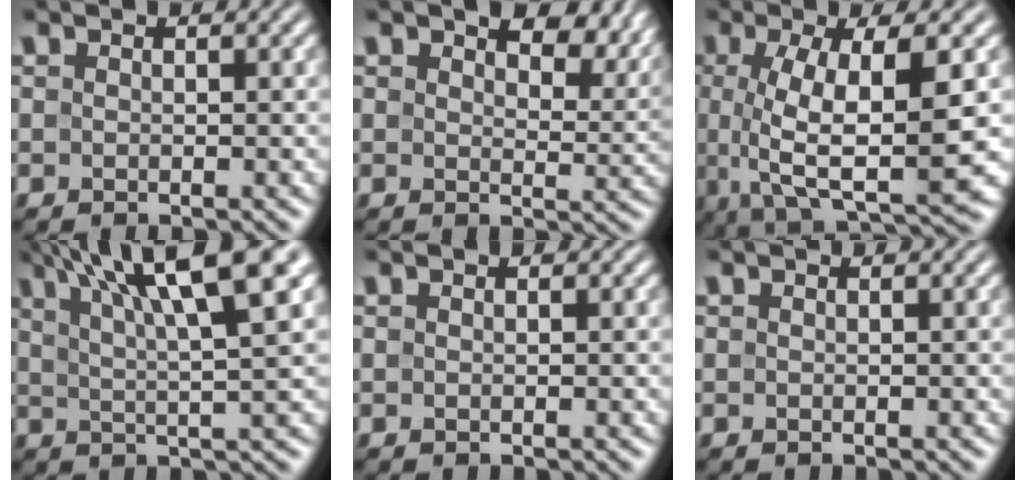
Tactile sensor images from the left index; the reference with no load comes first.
{"total": 8.2, "force": [5.0, 4.1, 5.1], "torque": [-0.072, 0.001, 0.078]}
{"total": 9.5, "force": [-0.1, 2.9, 9.0], "torque": [-0.158, -0.008, 0.000]}
{"total": 12.1, "force": [6.6, 2.6, 9.8], "torque": [-0.134, 0.026, 0.099]}
{"total": 0.0}
{"total": 0.0}